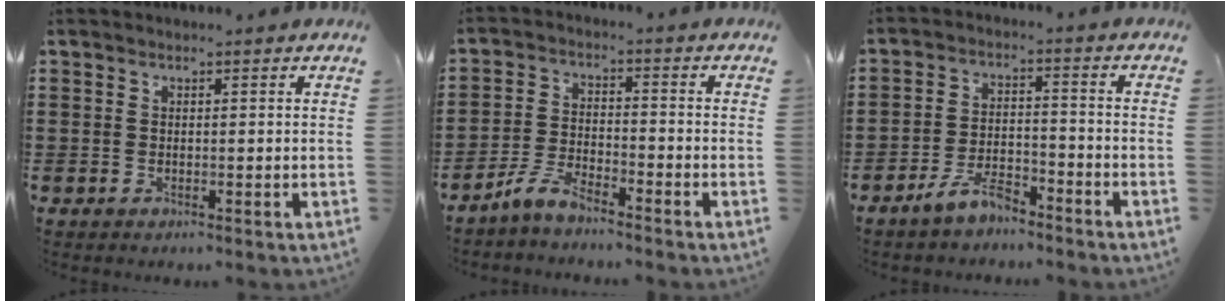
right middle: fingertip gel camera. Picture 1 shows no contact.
{"total": 5.0, "force": [-4.5, 0.9, 2.1], "torque": [-0.058, -0.003, -0.093]}
{"total": 5.6, "force": [-4.9, 1.5, 2.3], "torque": [-0.058, 0.003, -0.099]}